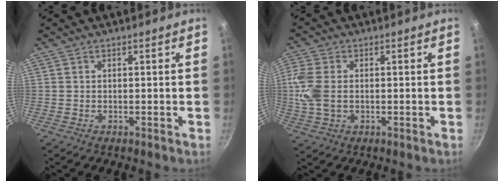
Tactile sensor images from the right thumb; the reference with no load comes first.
{"total": 7.6, "force": [0.1, 5.0, 5.6], "torque": [-0.127, 0.003, -0.002]}